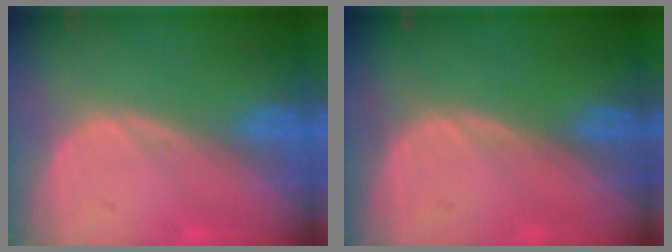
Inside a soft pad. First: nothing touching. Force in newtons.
{"total": 0.0}